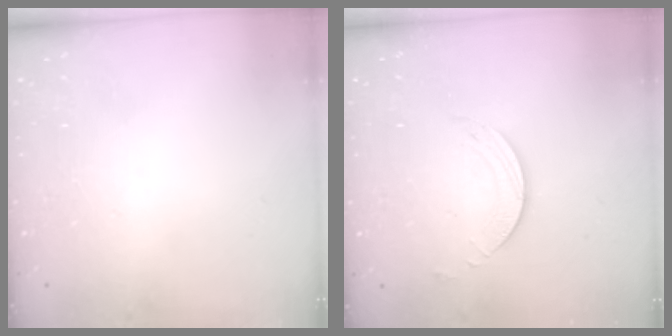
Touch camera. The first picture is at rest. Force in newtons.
{"total": 2.0, "press": 1.9, "slide": 0.3}